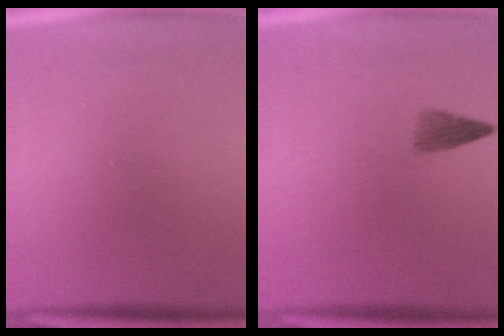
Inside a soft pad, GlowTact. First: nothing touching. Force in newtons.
{"total": 2.2}